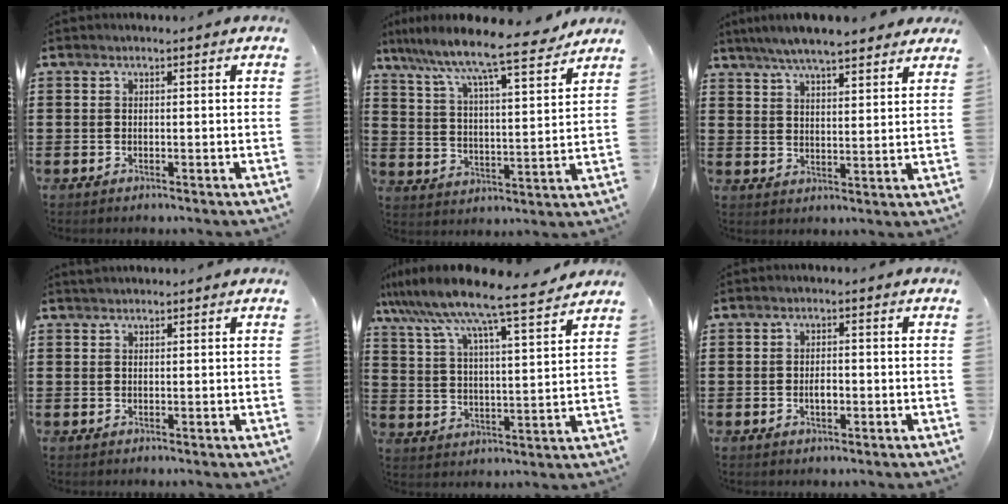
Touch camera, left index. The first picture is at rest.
{"total": 8.4, "force": [7.5, 0.0, 3.7], "torque": [-0.104, -0.054, 0.122]}
{"total": 6.0, "force": [5.5, 0.7, 2.3], "torque": [-0.063, -0.016, 0.099]}
{"total": 0.8, "force": [0.8, 0.1, 0.1], "torque": [-0.003, 0.000, 0.015]}
{"total": 8.2, "force": [7.4, -0.5, 3.6], "torque": [-0.100, -0.050, 0.118]}
{"total": 2.1, "force": [-0.5, 1.0, 1.9], "torque": [-0.037, 0.002, -0.009]}